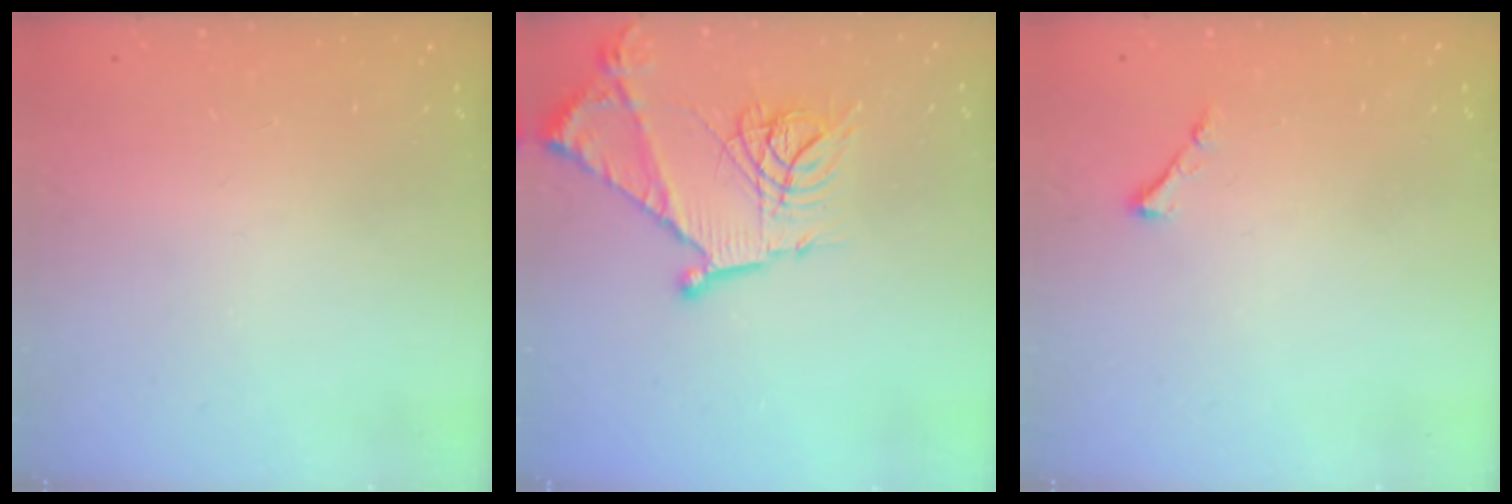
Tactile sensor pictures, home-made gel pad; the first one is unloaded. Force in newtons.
{"total": 16.5, "press": 16.4, "slide": 1.1}
{"total": 3.3, "press": 3.3, "slide": 0.6}